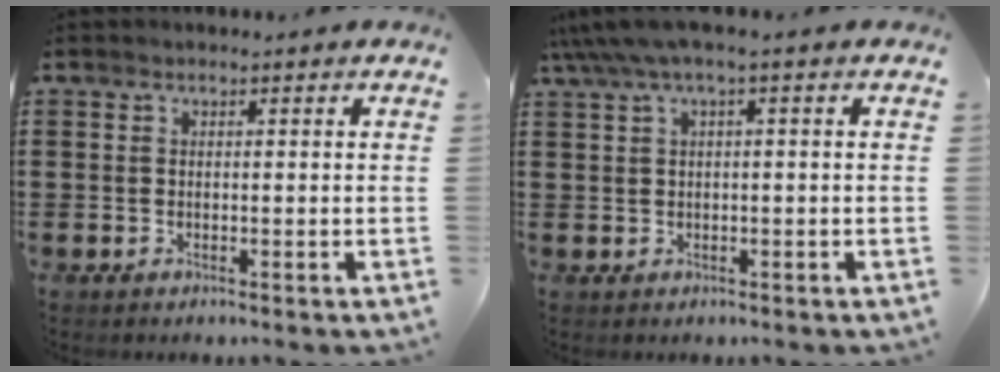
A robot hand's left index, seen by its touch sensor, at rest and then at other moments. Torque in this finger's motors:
{"motor_torque": [1.37, -0.77, 0.63, 0.20]}